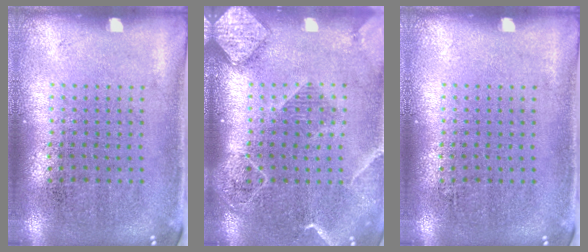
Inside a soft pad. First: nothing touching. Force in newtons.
{"total": 2.0, "press": 1.8, "slide": 0.8}
{"total": 0.0}